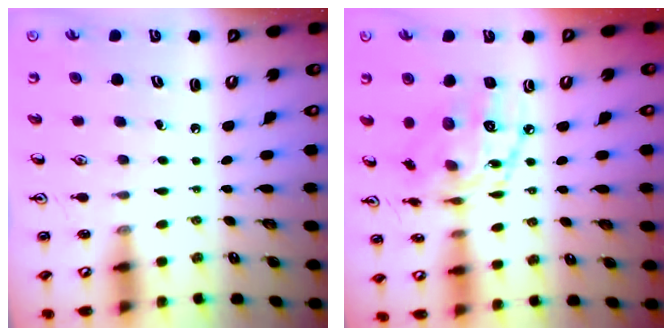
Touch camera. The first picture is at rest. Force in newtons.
{"total": 14.9, "press": 14.9, "slide": 0.7}